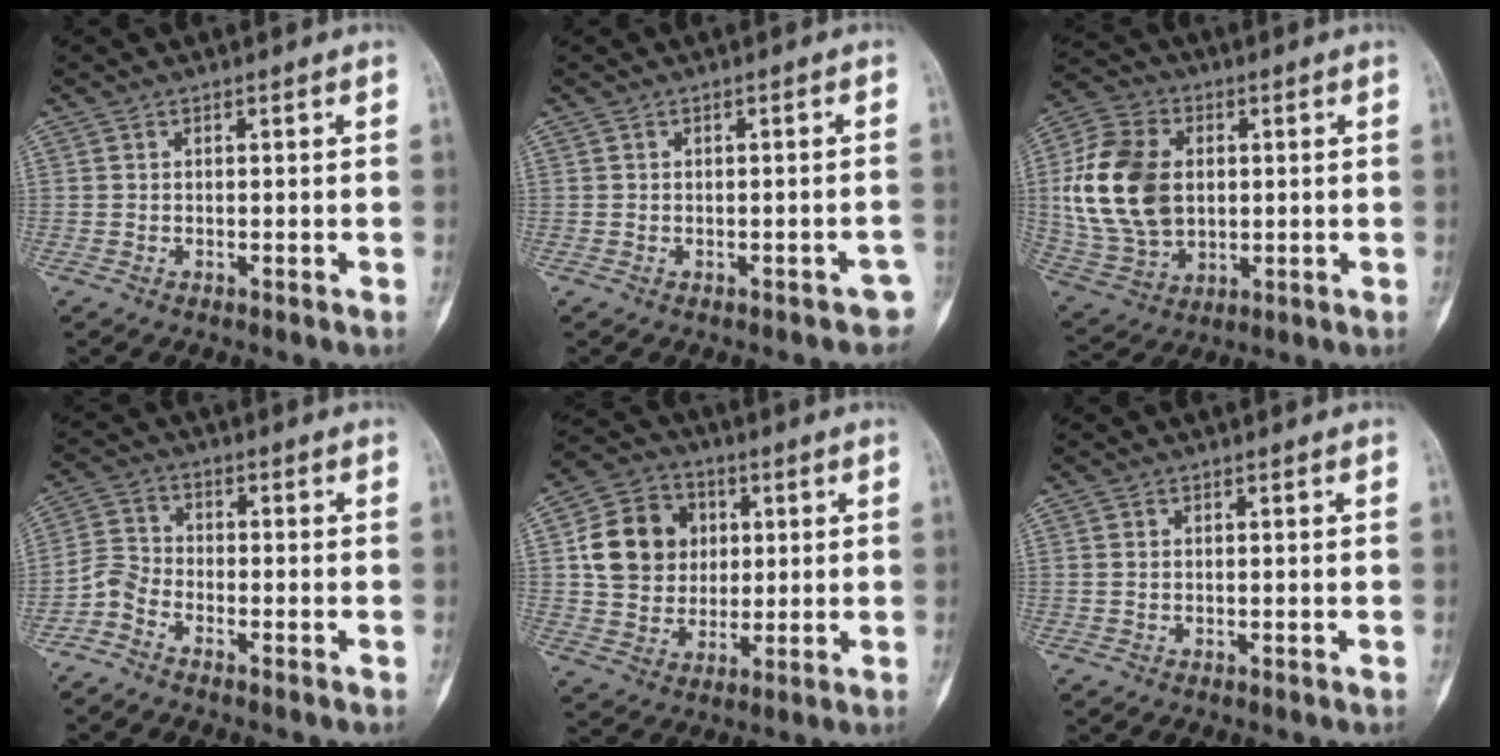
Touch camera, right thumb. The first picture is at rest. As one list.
[{"total": 2.4, "force": [-1.5, 1.3, 1.4], "torque": [-0.006, 0.018, -0.014]}, {"total": 18.6, "force": [1.8, 13.0, 13.2], "torque": [-0.246, 0.001, 0.041]}, {"total": 4.0, "force": [-3.0, 1.9, 1.7], "torque": [-0.035, 0.015, -0.073]}, {"total": 13.8, "force": [2.6, 11.9, 6.5], "torque": [-0.085, 0.006, 0.046]}, {"total": 0.6, "force": [0.1, 0.4, 0.4], "torque": [-0.009, 0.003, 0.003]}]